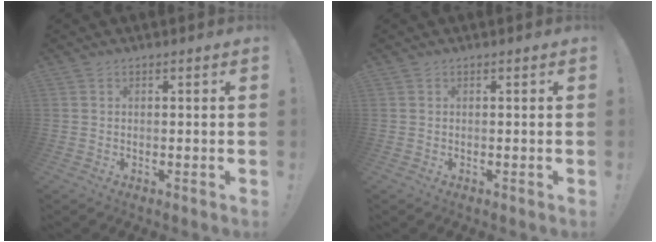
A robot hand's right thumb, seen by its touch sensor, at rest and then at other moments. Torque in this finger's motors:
{"motor_torque": [0.00, 0.00, 0.00, 0.00, 0.00]}